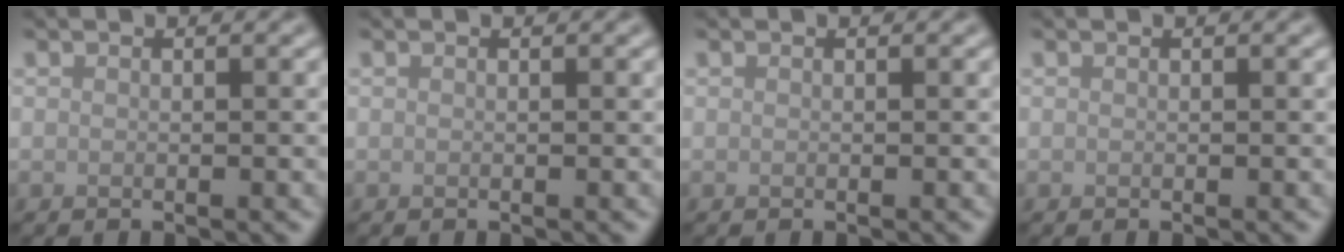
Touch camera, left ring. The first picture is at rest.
{"total": 0.0}
{"total": 0.0}
{"total": 0.0}